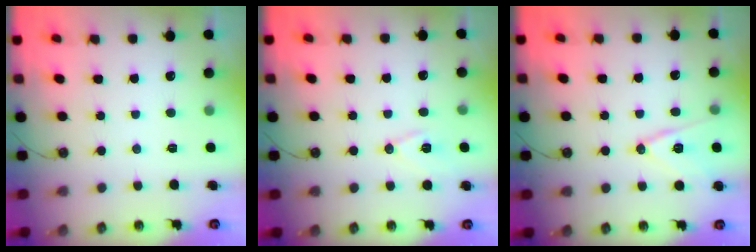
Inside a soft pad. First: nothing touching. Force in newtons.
{"total": 7.8, "press": 7.0, "slide": 3.5}
{"total": 12.3, "press": 11.8, "slide": 3.2}